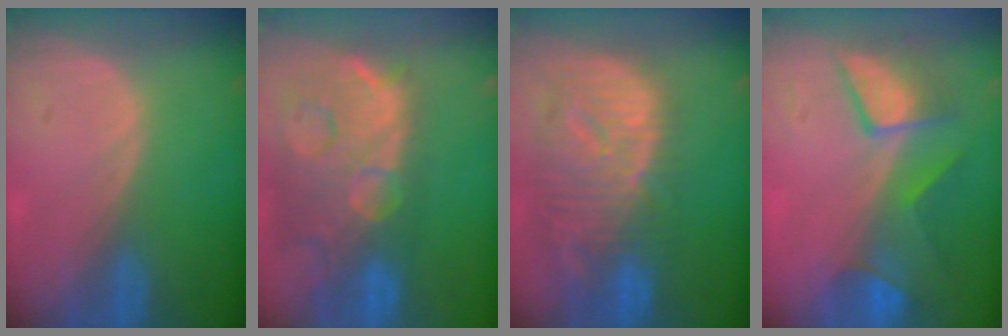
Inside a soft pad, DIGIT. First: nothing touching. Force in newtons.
{"total": 14.7, "press": 11.9, "slide": 8.6}
{"total": 12.5, "press": 10.8, "slide": 6.3}
{"total": 7.5, "press": 7.2, "slide": 2.0}